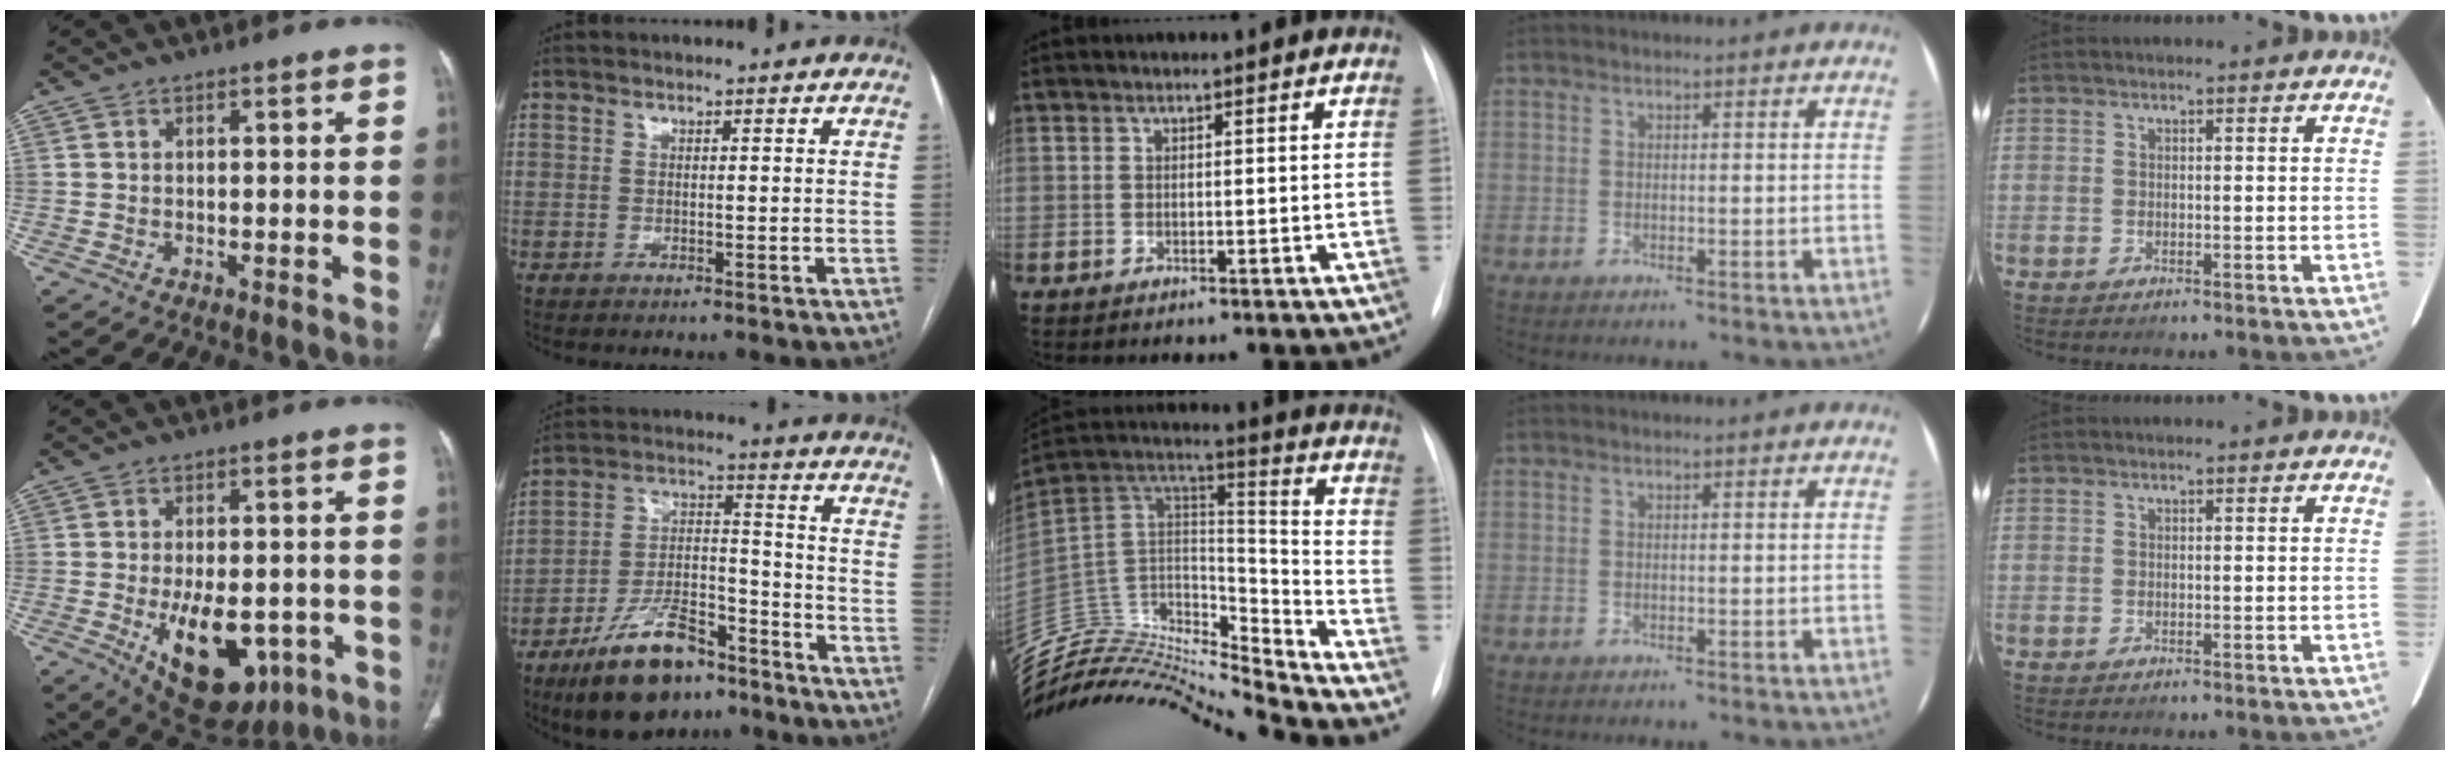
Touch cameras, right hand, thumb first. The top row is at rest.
{"thumb": {"total": 16.3, "force": [-5.5, 9.0, 12.5], "torque": [-0.167, 0.003, -0.058]}, "index": {"total": 15.4, "force": [-10.8, 6.1, 9.2], "torque": [-0.169, 0.015, -0.186]}, "middle": {"total": 24.8, "force": [-24.0, 1.8, 6.2], "torque": [-0.127, 0.037, -0.407]}}